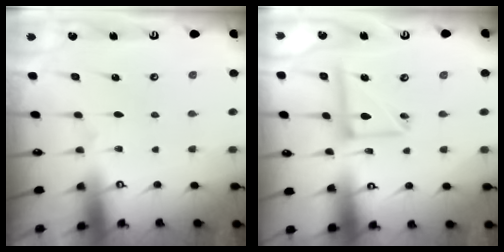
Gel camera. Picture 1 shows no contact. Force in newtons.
{"total": 10.2, "press": 10.2, "slide": 0.8}